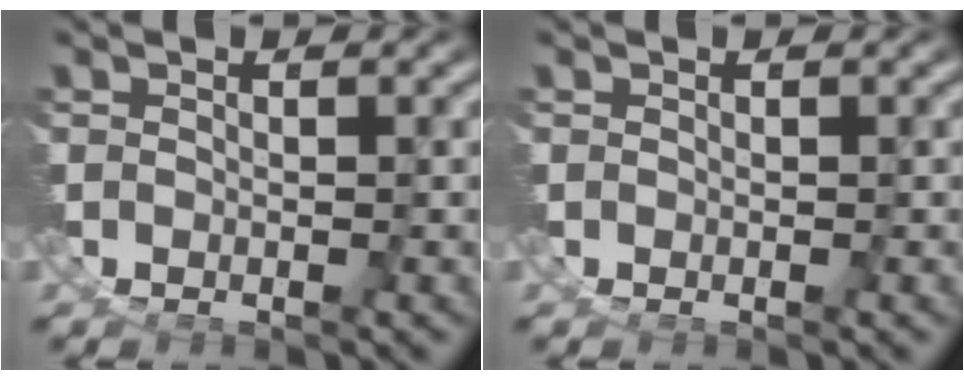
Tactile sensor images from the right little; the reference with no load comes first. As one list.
[{"total": 0.0}]